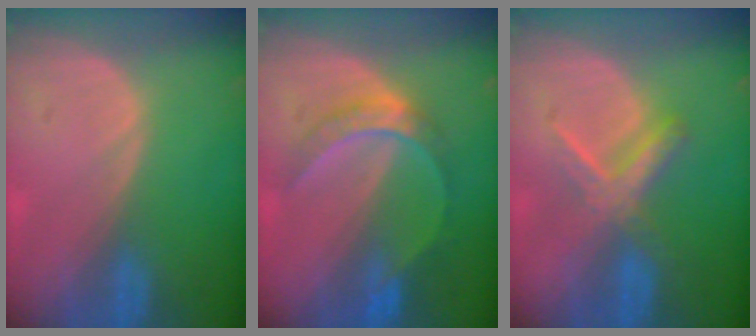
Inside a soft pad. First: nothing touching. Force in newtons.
{"total": 6.1, "press": 5.7, "slide": 2.2}
{"total": 5.6, "press": 5.4, "slide": 1.1}